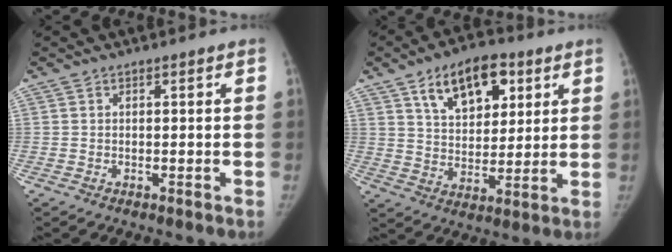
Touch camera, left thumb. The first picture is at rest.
{"total": 13.9, "force": [6.7, 8.2, 9.0], "torque": [-0.103, -0.021, 0.113]}